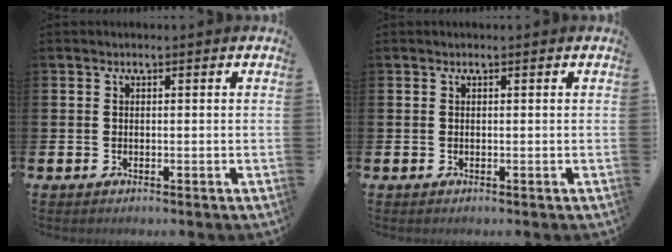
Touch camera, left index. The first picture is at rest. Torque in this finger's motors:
{"motor_torque": [0.09, 0.02, 0.05, 0.01]}